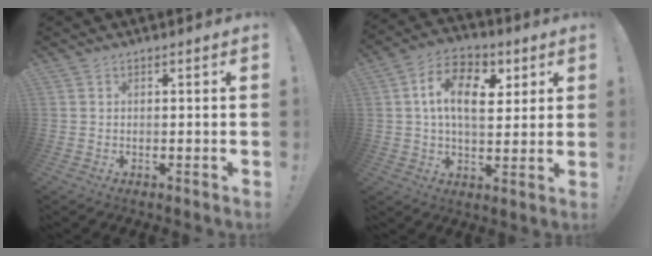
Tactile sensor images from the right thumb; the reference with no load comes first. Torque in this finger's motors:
{"motor_torque": [0.60, 0.71, 0.48, 0.47, 0.11]}